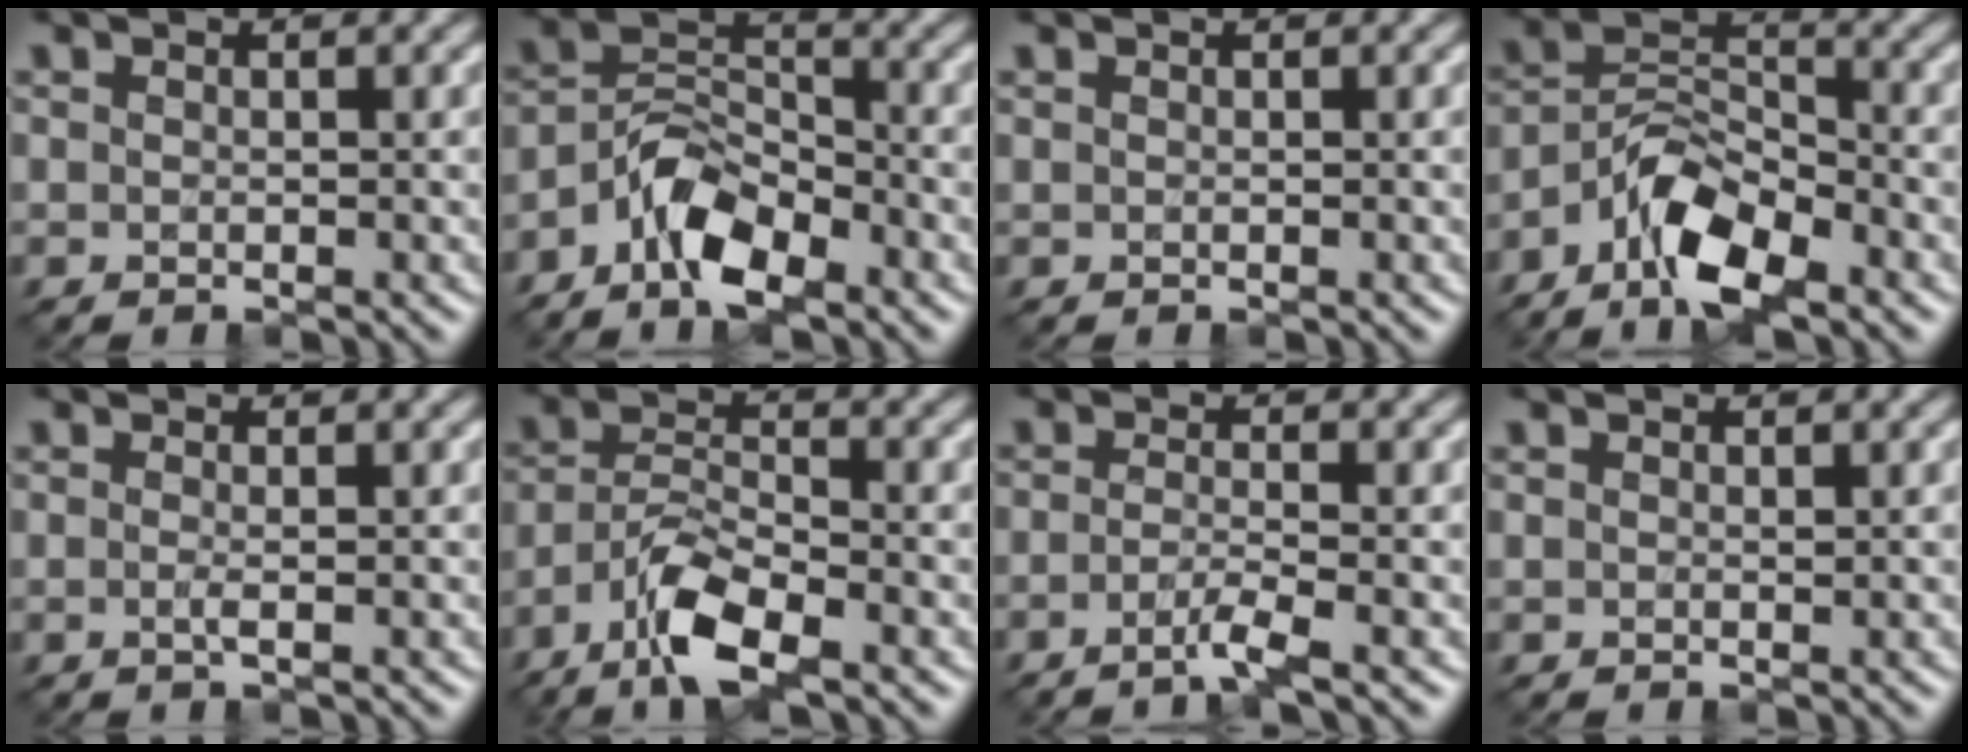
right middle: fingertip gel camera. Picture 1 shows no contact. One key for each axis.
{"total": 6.0, "fx": -4.0, "fy": 2.6, "fz": 3.7, "tx": -0.067, "ty": 0.003, "tz": -0.084}
{"total": 0.0}
{"total": 7.3, "fx": -4.7, "fy": 2.9, "fz": 4.8, "tx": -0.089, "ty": 0.004, "tz": -0.095}
{"total": 1.1, "fx": -0.3, "fy": 0.2, "fz": 1.0, "tx": -0.019, "ty": -0.006, "tz": -0.008}
{"total": 5.9, "fx": -3.8, "fy": 1.8, "fz": 4.1, "tx": -0.082, "ty": -0.001, "tz": -0.077}
{"total": 2.4, "fx": -1.3, "fy": 0.2, "fz": 1.9, "tx": -0.031, "ty": -0.003, "tz": -0.038}
{"total": 0.0}